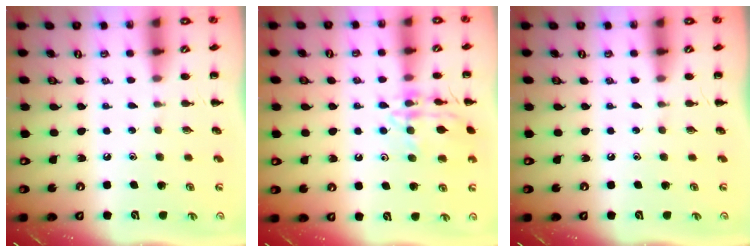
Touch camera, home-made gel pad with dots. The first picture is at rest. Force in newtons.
{"total": 13.5, "press": 13.5, "slide": 1.1}
{"total": 0.0}